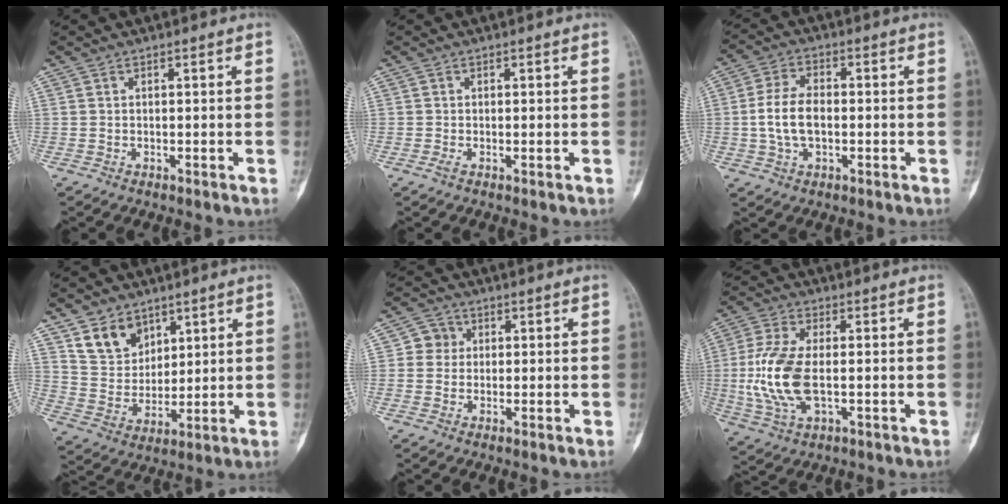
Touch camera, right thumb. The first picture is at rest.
{"total": 0.7, "force": [-0.2, 0.3, 0.6], "torque": [-0.016, -0.003, -0.006]}
{"total": 8.2, "force": [-0.9, 4.9, 6.5], "torque": [-0.129, 0.016, -0.019]}
{"total": 9.4, "force": [5.9, 6.6, 3.2], "torque": [-0.029, -0.040, 0.120]}
{"total": 3.5, "force": [0.5, 3.4, 0.7], "torque": [0.014, 0.007, -0.001]}
{"total": 12.6, "force": [-1.3, 6.3, 10.9], "torque": [-0.247, 0.000, -0.022]}